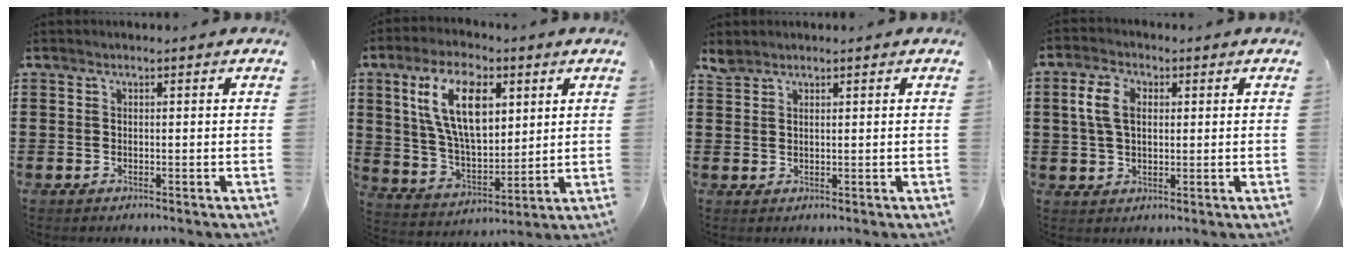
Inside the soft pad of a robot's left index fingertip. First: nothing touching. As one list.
[{"total": 13.4, "force": [5.7, 6.4, 10.3], "torque": [-0.215, 0.008, 0.103]}, {"total": 1.8, "force": [1.7, 0.5, 0.4], "torque": [-0.014, 0.000, 0.033]}, {"total": 5.7, "force": [1.3, 3.6, 4.2], "torque": [-0.100, 0.014, 0.017]}]